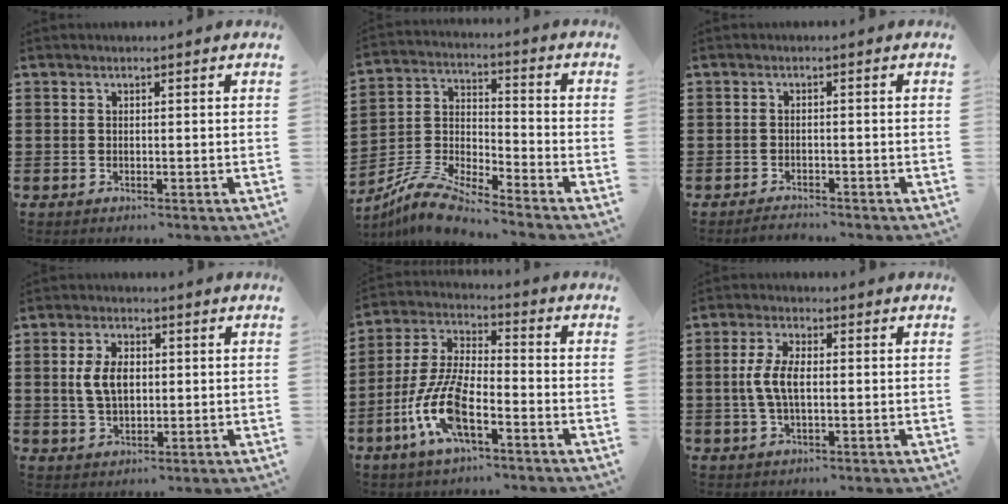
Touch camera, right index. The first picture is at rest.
{"total": 8.2, "force": [-7.7, 0.7, 2.8], "torque": [-0.076, 0.006, -0.156]}
{"total": 1.6, "force": [-1.6, 0.0, 0.1], "torque": [-0.007, 0.002, -0.032]}
{"total": 5.5, "force": [0.5, 3.3, 4.4], "torque": [-0.098, 0.005, 0.001]}
{"total": 10.4, "force": [-4.5, 3.8, 8.6], "torque": [-0.211, -0.010, -0.090]}
{"total": 5.5, "force": [-0.2, 2.4, 4.9], "torque": [-0.120, -0.003, -0.013]}